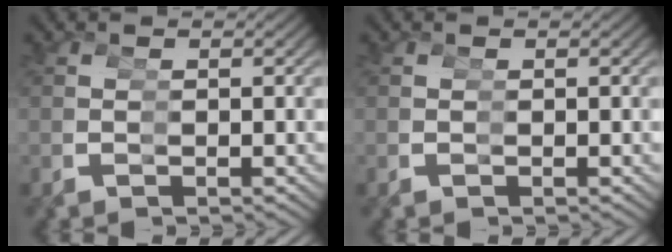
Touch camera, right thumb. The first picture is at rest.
{"total": 0.0}